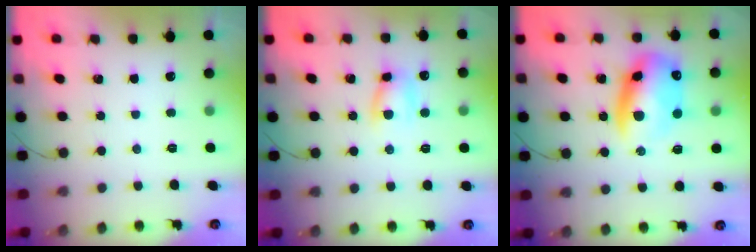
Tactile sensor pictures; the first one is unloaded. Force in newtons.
{"total": 7.1, "press": 7.1, "slide": 0.7}
{"total": 13.1, "press": 12.7, "slide": 3.2}